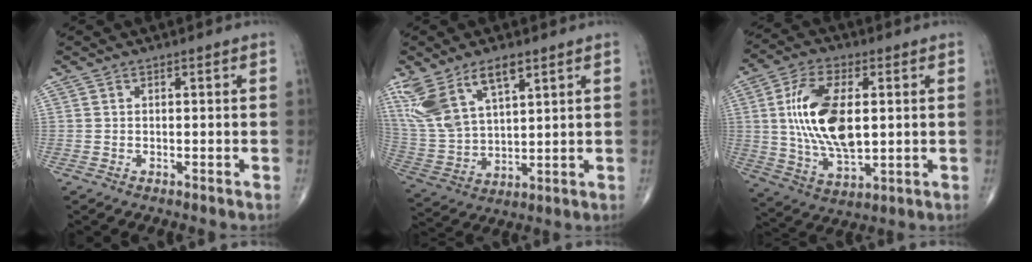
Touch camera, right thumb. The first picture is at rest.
{"total": 14.0, "force": [8.1, 6.4, 9.5], "torque": [-0.188, -0.022, 0.170]}
{"total": 16.4, "force": [1.9, 8.1, 14.1], "torque": [-0.268, -0.010, 0.040]}